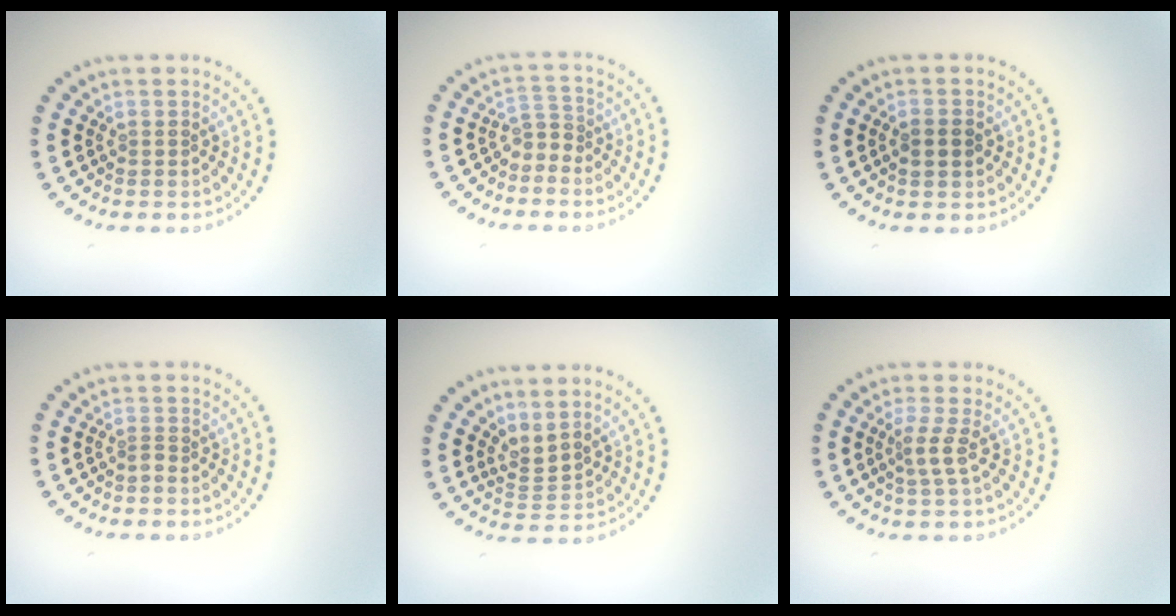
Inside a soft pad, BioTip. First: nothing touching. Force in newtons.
{"total": 1.7, "press": 1.1, "slide": 1.3}
{"total": 1.5, "press": 1.5, "slide": 0.1}
{"total": 0.9, "press": 0.5, "slide": 0.7}
{"total": 2.1, "press": 1.5, "slide": 1.5}
{"total": 1.8, "press": 1.3, "slide": 1.2}